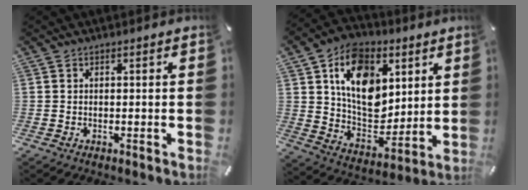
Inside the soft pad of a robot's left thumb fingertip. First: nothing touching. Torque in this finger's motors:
{"motor_torque": [2.51, 2.50, 1.43, -1.34, 0.24]}